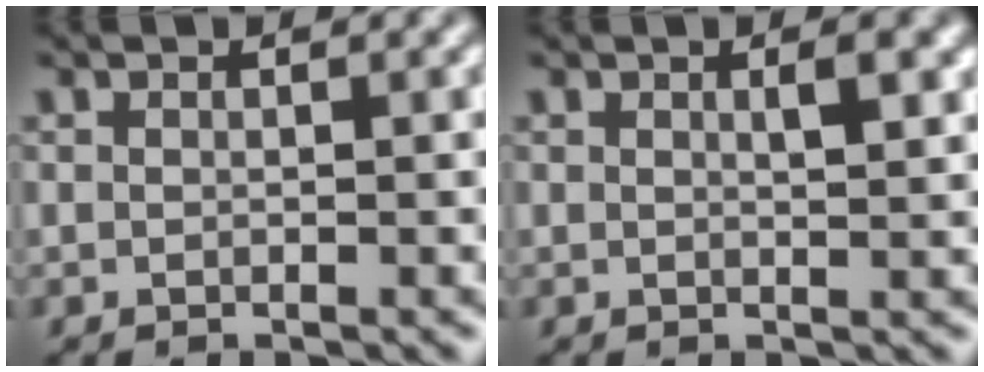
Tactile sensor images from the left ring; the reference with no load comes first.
{"total": 1.7, "force": [0.7, 0.4, 1.5], "torque": [-0.016, 0.001, 0.010]}